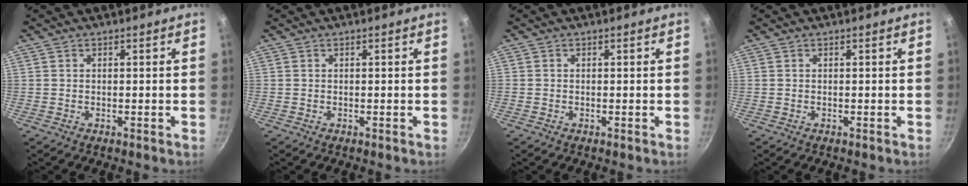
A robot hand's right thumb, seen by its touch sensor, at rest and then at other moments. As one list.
[{"total": 0.0}, {"total": 0.0}, {"total": 0.0}]